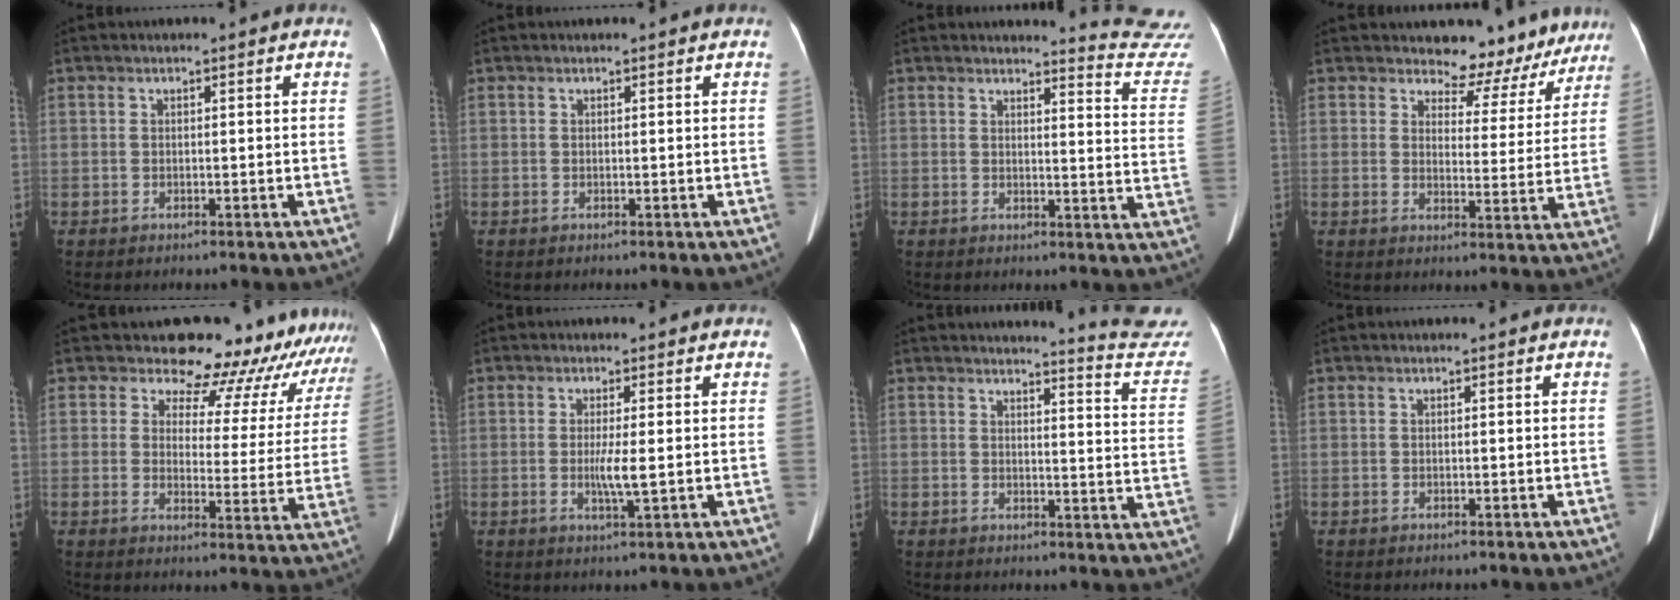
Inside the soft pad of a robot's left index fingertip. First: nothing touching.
{"total": 0.0}
{"total": 11.6, "force": [11.5, -1.4, -0.9], "torque": [0.013, -0.136, 0.102]}
{"total": 9.3, "force": [8.7, 3.5, 0.3], "torque": [0.017, -0.016, 0.087]}
{"total": 18.6, "force": [17.5, 5.8, 2.2], "torque": [0.008, -0.084, 0.172]}
{"total": 3.1, "force": [-0.5, -0.2, 3.0], "torque": [-0.065, -0.007, -0.003]}
{"total": 12.0, "force": [11.9, -1.5, 0.0], "torque": [0.000, -0.119, 0.112]}
{"total": 0.0}